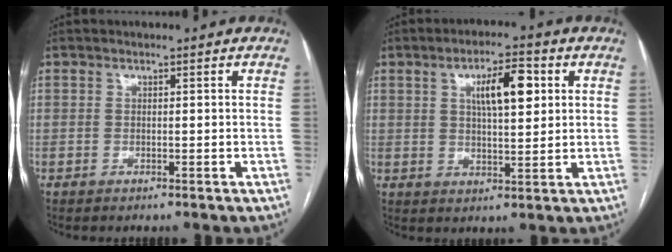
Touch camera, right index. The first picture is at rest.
{"total": 7.9, "force": [2.6, 2.3, 7.1], "torque": [-0.118, 0.012, 0.044]}